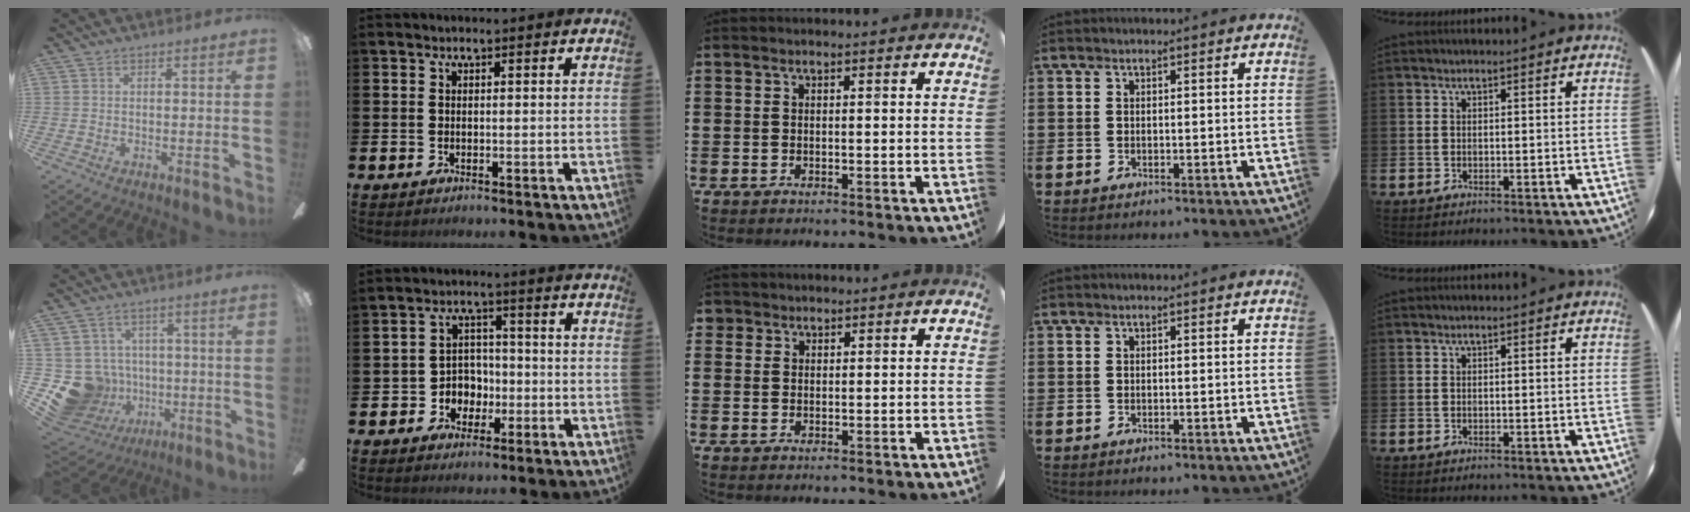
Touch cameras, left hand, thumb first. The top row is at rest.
{"thumb": {"total": 14.0, "force": [-3.0, 12.8, 5.0], "torque": [-0.139, 0.012, -0.036]}, "index": {"total": 4.2, "force": [-1.0, 4.0, 0.9], "torque": [-0.029, 0.002, -0.026]}, "middle": {"total": 1.1, "force": [0.9, 0.6, 0.0], "torque": [-0.002, 0.003, 0.019]}}